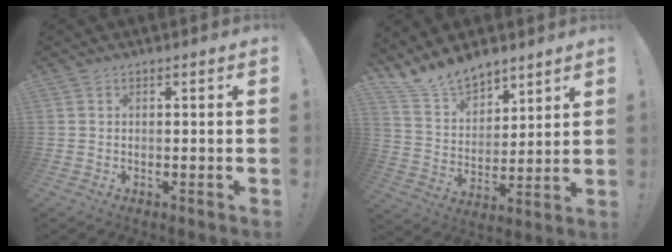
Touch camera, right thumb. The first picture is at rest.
{"total": 12.9, "force": [11.2, 5.6, 2.9], "torque": [-0.072, -0.085, 0.216]}